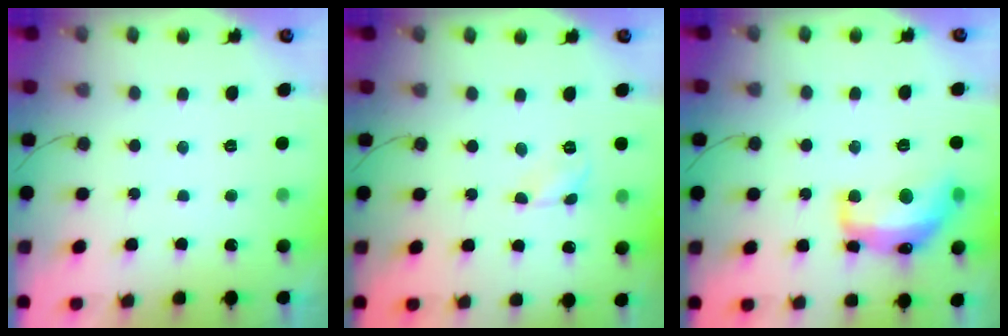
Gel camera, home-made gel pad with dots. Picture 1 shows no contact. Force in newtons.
{"total": 2.7, "press": 2.7, "slide": 0.2}
{"total": 16.5, "press": 16.5, "slide": 0.7}